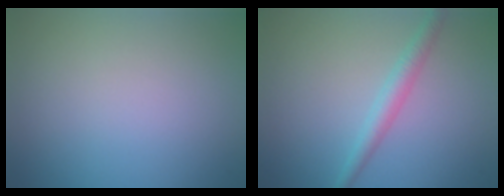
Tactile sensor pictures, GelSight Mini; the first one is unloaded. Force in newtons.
{"total": 2.0, "press": 2.0, "slide": 0.0}